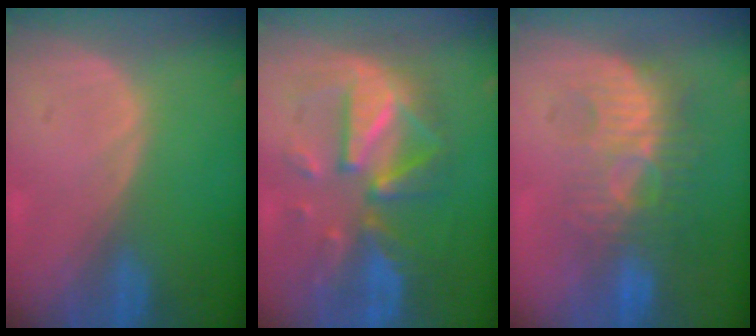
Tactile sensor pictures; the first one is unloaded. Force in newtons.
{"total": 10.6, "press": 10.6, "slide": 0.9}
{"total": 8.9, "press": 8.5, "slide": 2.6}